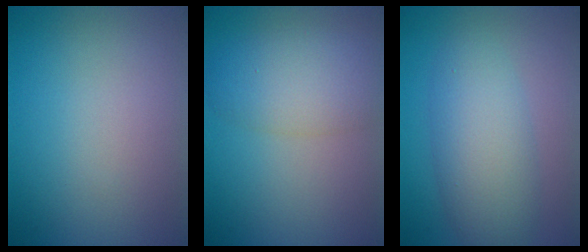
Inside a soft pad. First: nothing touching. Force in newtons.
{"total": 4.8, "press": 4.8, "slide": 0.3}
{"total": 5.9, "press": 5.9, "slide": 0.1}